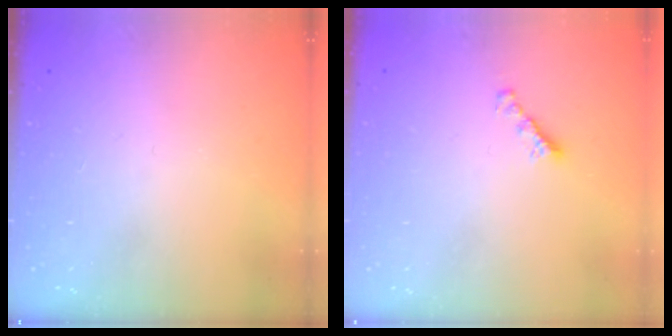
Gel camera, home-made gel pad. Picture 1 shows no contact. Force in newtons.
{"total": 2.5, "press": 2.5, "slide": 0.5}